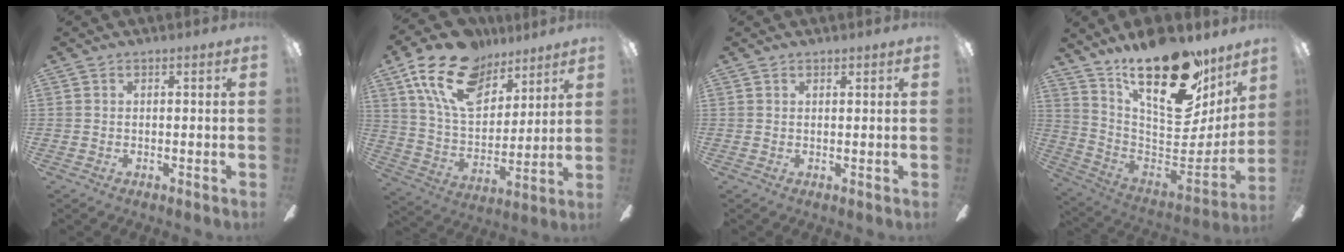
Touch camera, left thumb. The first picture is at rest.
{"total": 20.5, "force": [12.7, 11.5, 11.3], "torque": [-0.205, -0.050, 0.229]}
{"total": 0.8, "force": [0.7, 0.4, 0.1], "torque": [-0.002, 0.002, 0.013]}
{"total": 28.4, "force": [17.5, 12.6, 18.6], "torque": [-0.253, -0.122, 0.308]}